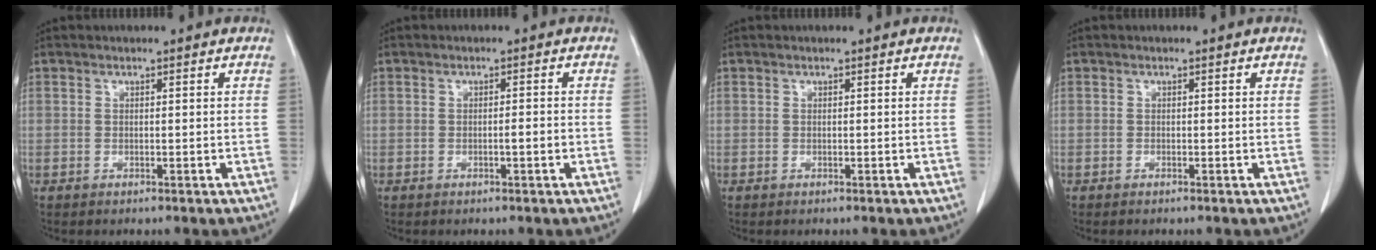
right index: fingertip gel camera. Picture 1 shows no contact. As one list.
[{"total": 1.4, "force": [-0.4, 0.1, 1.4], "torque": [-0.021, 0.000, -0.006]}, {"total": 0.0}, {"total": 0.0}]